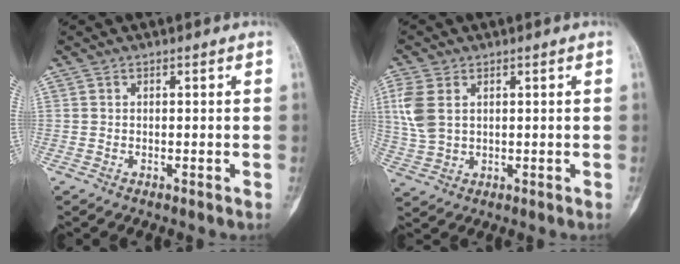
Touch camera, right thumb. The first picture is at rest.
{"total": 7.4, "force": [2.1, 4.8, 5.2], "torque": [-0.129, 0.000, 0.051]}